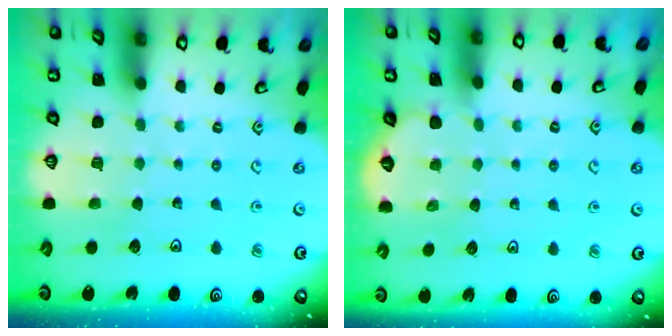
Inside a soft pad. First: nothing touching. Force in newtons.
{"total": 2.3, "press": 2.3, "slide": 0.1}